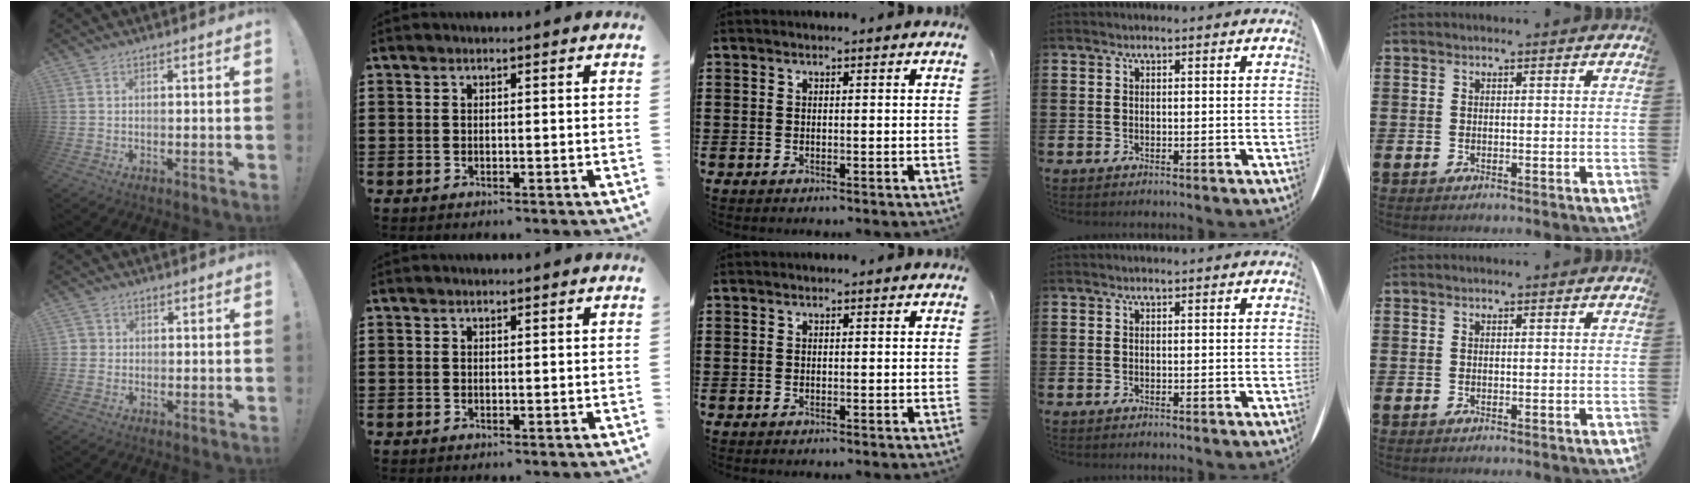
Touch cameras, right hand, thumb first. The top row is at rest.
{"thumb": {"total": 2.2, "force": [-0.3, 2.1, 0.6], "torque": [-0.005, 0.003, -0.006]}}